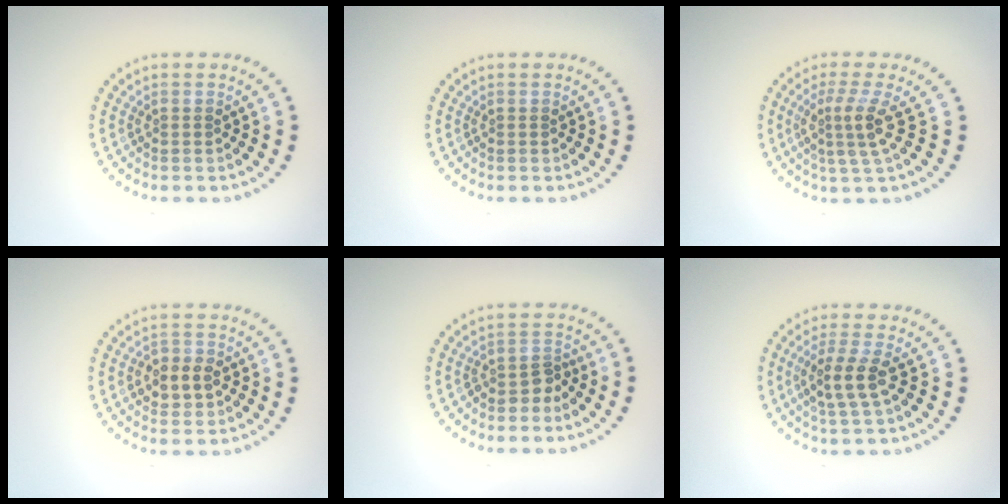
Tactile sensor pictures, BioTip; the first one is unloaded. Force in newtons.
{"total": 0.0}
{"total": 3.1, "press": 2.3, "slide": 2.1}
{"total": 3.0, "press": 2.9, "slide": 0.4}
{"total": 2.0, "press": 1.5, "slide": 1.4}
{"total": 3.4, "press": 2.9, "slide": 1.6}